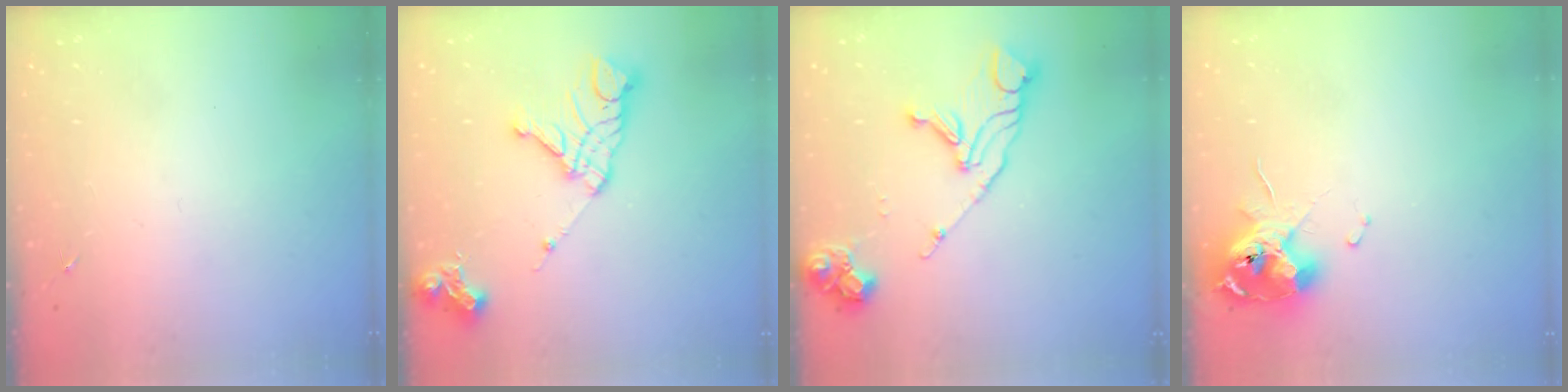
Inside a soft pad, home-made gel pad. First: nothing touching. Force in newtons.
{"total": 14.9, "press": 14.8, "slide": 1.6}
{"total": 14.7, "press": 14.6, "slide": 1.7}
{"total": 11.9, "press": 11.8, "slide": 1.4}